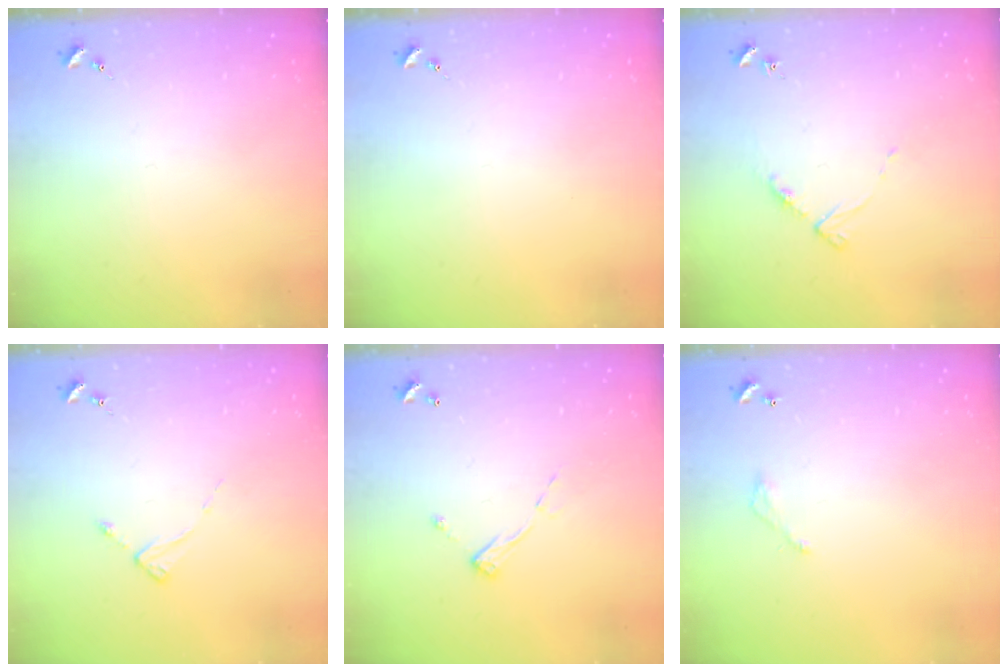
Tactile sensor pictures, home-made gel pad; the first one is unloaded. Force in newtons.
{"total": 0.0}
{"total": 5.2, "press": 5.1, "slide": 0.7}
{"total": 2.0, "press": 2.0, "slide": 0.3}
{"total": 6.7, "press": 6.7, "slide": 0.3}
{"total": 3.8, "press": 3.8, "slide": 0.2}